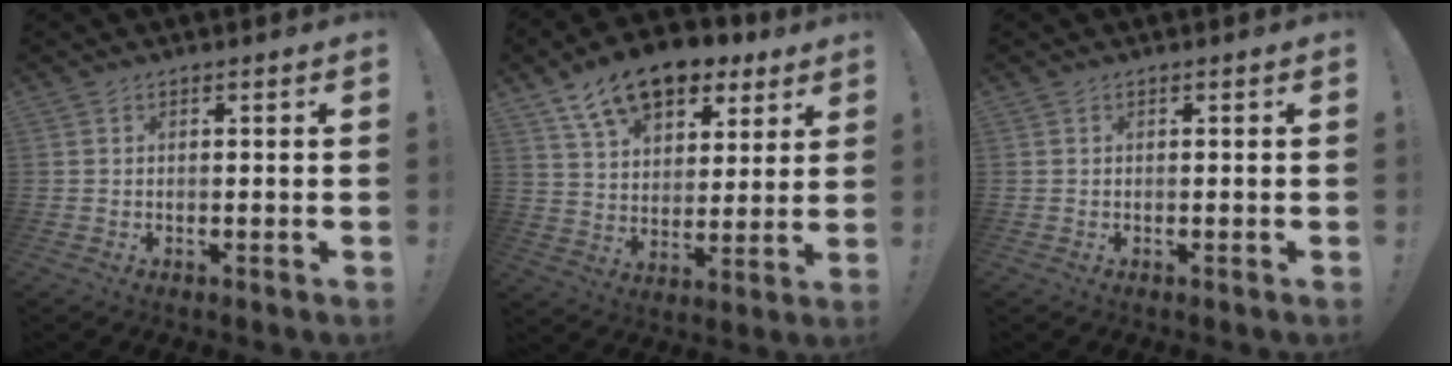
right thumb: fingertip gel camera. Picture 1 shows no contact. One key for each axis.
{"total": 15.3, "fx": 10.3, "fy": 8.4, "fz": 7.5, "tx": -0.126, "ty": -0.066, "tz": 0.189}
{"total": 0.0}